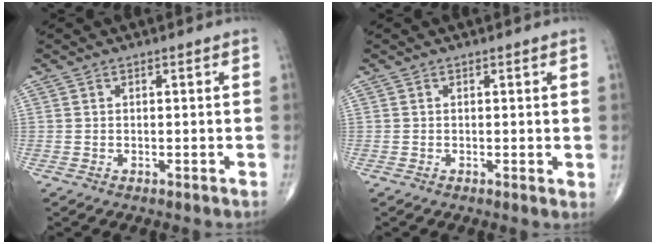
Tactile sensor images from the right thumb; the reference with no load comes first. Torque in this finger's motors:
{"motor_torque": [-0.08, -0.05, -0.09, -0.07, 0.00]}